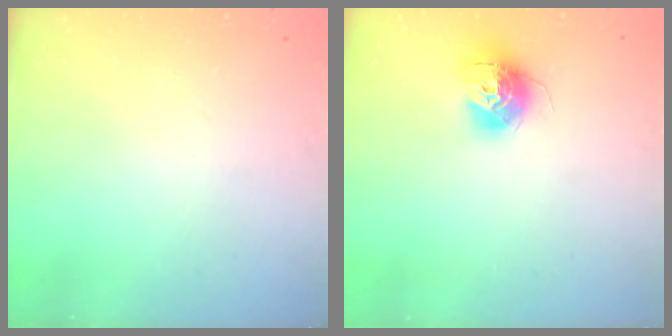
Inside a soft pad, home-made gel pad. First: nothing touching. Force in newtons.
{"total": 12.1, "press": 12.1, "slide": 0.8}